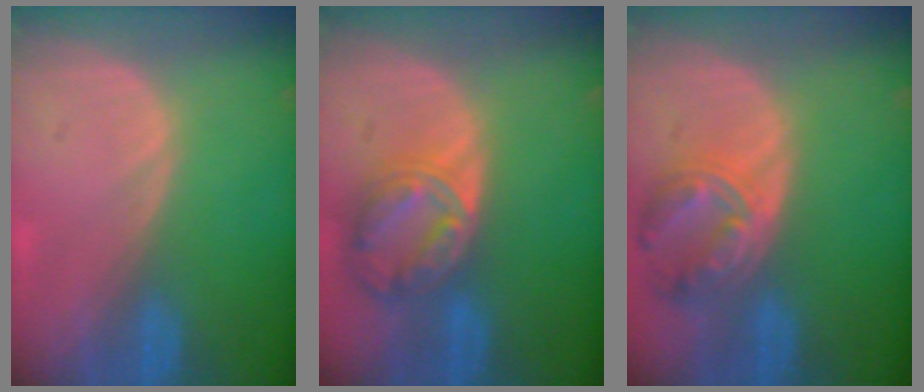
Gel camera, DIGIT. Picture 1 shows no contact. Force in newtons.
{"total": 8.3, "press": 7.0, "slide": 4.4}
{"total": 8.0, "press": 7.0, "slide": 3.9}